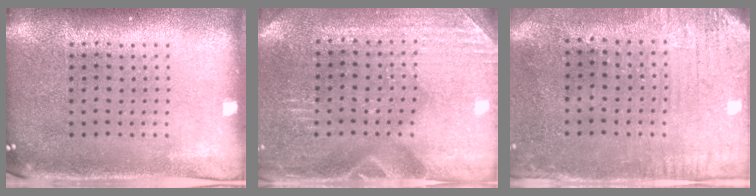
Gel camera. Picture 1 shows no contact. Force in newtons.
{"total": 3.0, "press": 2.9, "slide": 0.6}
{"total": 3.2, "press": 2.5, "slide": 1.9}